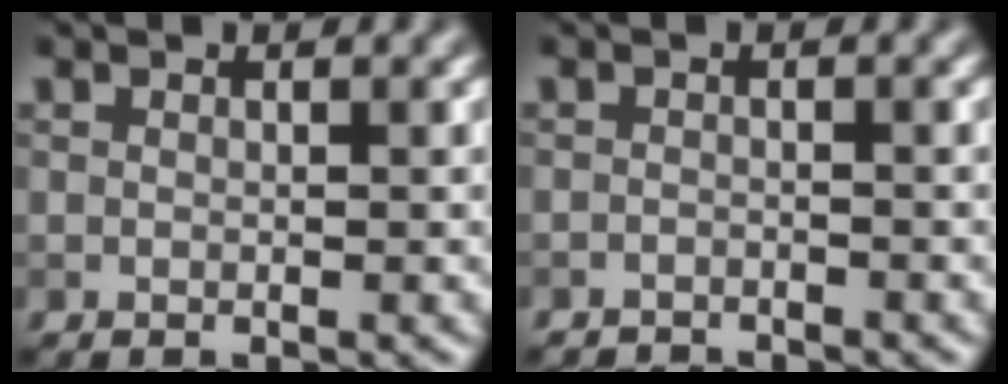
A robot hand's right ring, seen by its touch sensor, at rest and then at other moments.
{"total": 1.8, "force": [-1.8, 0.2, -0.1], "torque": [0.007, -0.002, -0.033]}